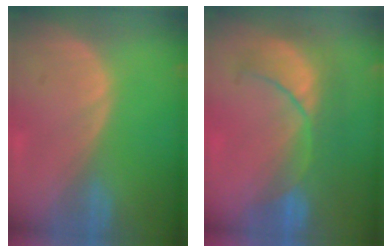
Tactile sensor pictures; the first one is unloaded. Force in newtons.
{"total": 8.5, "press": 8.4, "slide": 1.4}